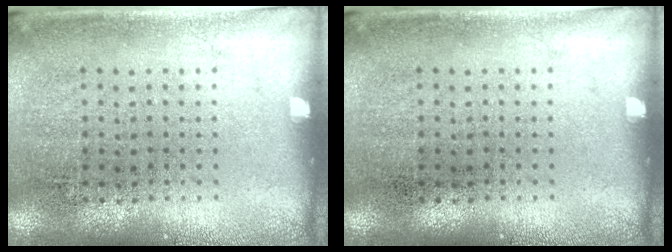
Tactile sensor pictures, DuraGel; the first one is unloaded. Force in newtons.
{"total": 0.0}